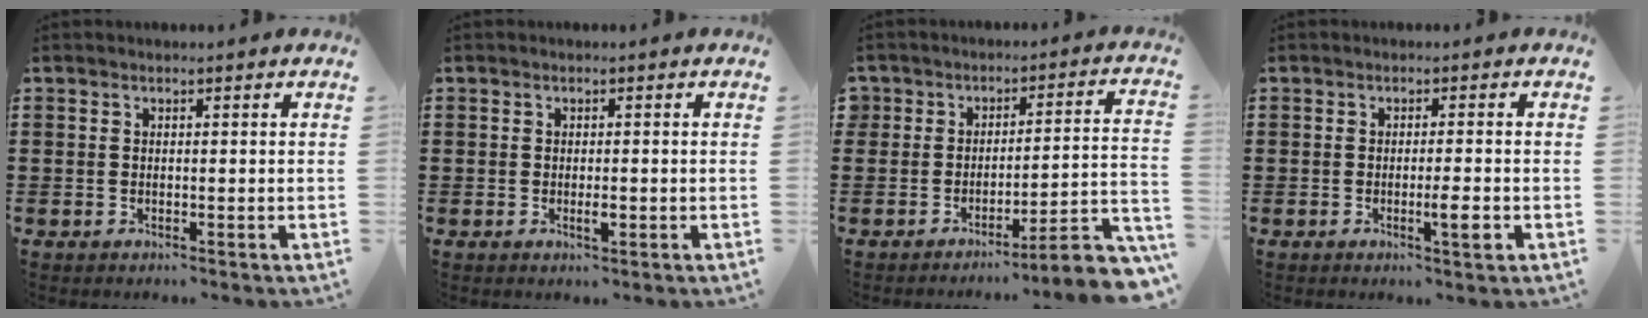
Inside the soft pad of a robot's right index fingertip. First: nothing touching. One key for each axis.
{"total": 1.6, "fx": -0.3, "fy": 0.5, "fz": 1.4, "tx": -0.026, "ty": 0.000, "tz": -0.006}
{"total": 5.3, "fx": -4.4, "fy": 0.7, "fz": 2.9, "tx": -0.047, "ty": -0.004, "tz": -0.086}
{"total": 3.3, "fx": -1.1, "fy": 0.2, "fz": 3.1, "tx": -0.058, "ty": -0.011, "tz": -0.021}